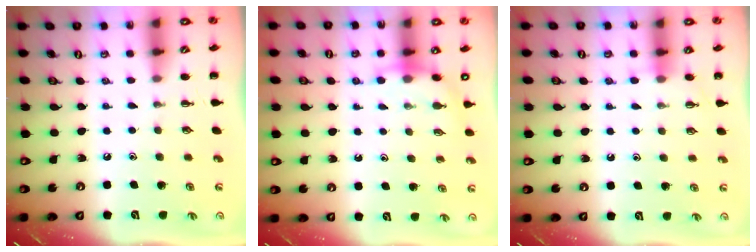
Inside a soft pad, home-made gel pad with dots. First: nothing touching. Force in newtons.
{"total": 5.3, "press": 5.3, "slide": 0.5}
{"total": 4.3, "press": 4.1, "slide": 1.2}